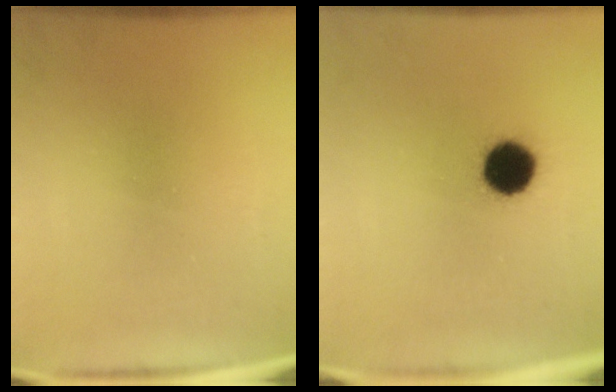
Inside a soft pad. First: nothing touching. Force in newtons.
{"total": 10.5}